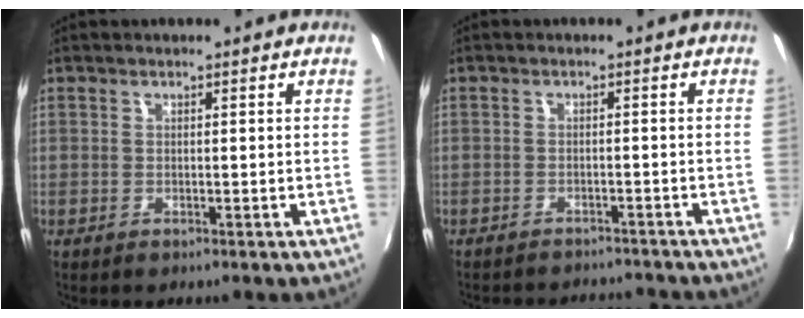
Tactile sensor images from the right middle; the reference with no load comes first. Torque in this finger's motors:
{"motor_torque": [0.90, -1.24, 0.06, 0.03]}